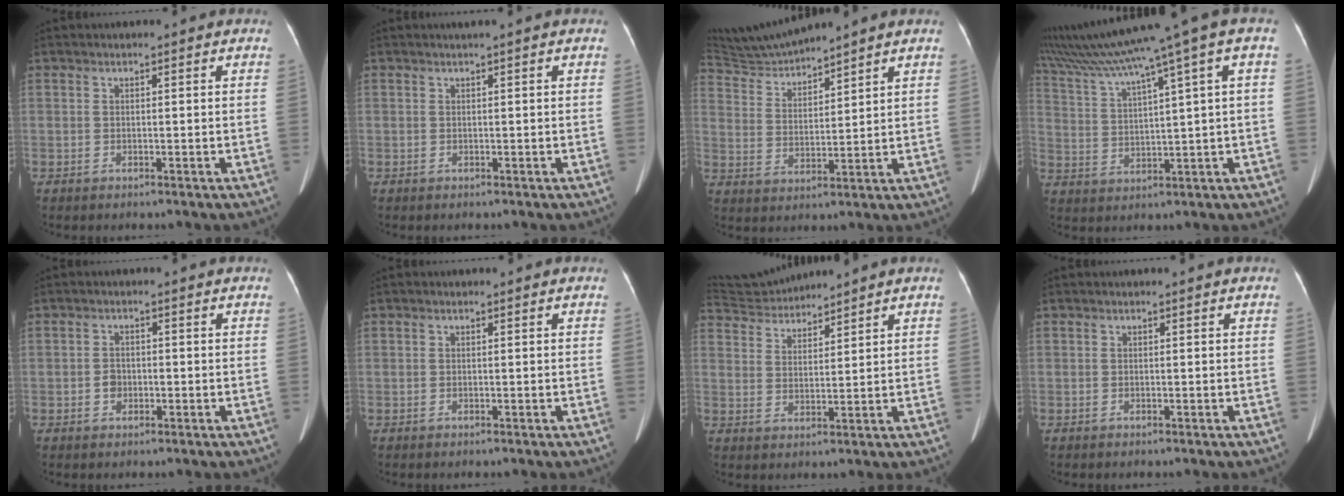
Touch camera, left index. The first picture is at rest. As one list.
[{"total": 0.0}, {"total": 7.2, "force": [7.1, -0.8, 0.7], "torque": [-0.031, 0.010, 0.153]}, {"total": 15.3, "force": [10.5, -1.5, 11.0], "torque": [-0.192, 0.020, 0.175]}, {"total": 1.9, "force": [-0.5, 1.5, 1.0], "torque": [-0.018, 0.006, -0.008]}, {"total": 0.0}, {"total": 7.0, "force": [6.9, -0.2, 0.4], "torque": [-0.021, 0.026, 0.142]}, {"total": 0.0}]